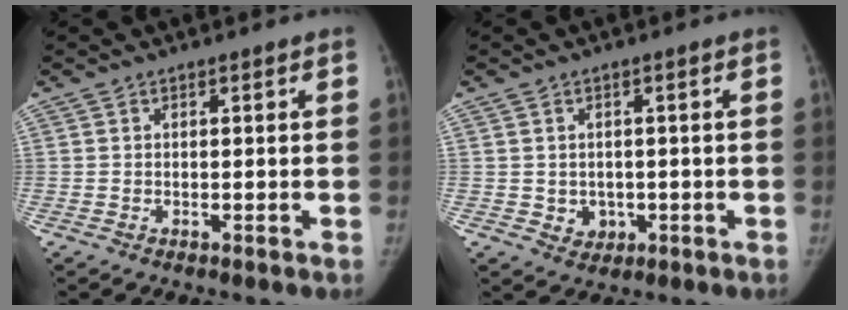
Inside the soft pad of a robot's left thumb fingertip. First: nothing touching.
{"total": 3.1, "force": [-0.3, 2.8, 1.4], "torque": [-0.007, 0.000, 0.006]}